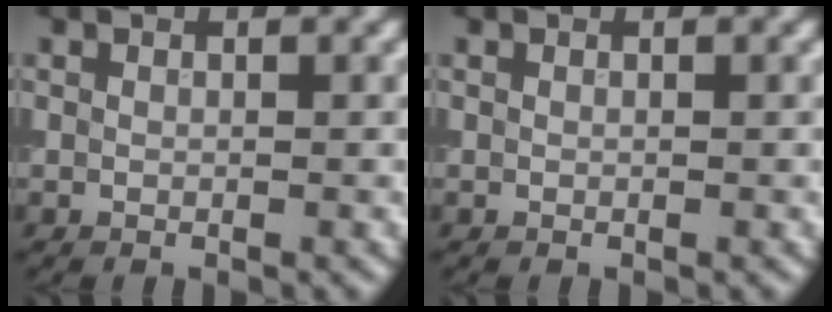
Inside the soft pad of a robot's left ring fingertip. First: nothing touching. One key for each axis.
{"total": 0.0}